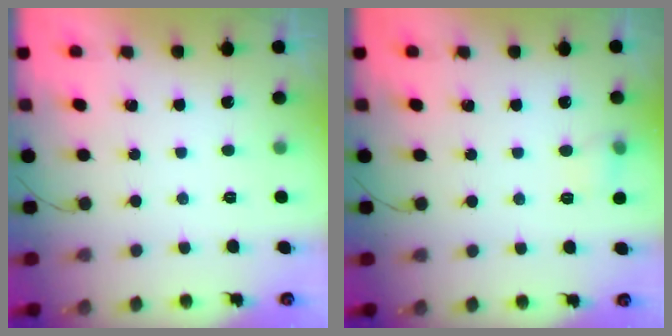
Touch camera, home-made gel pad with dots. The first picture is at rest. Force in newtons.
{"total": 4.7, "press": 4.5, "slide": 1.5}